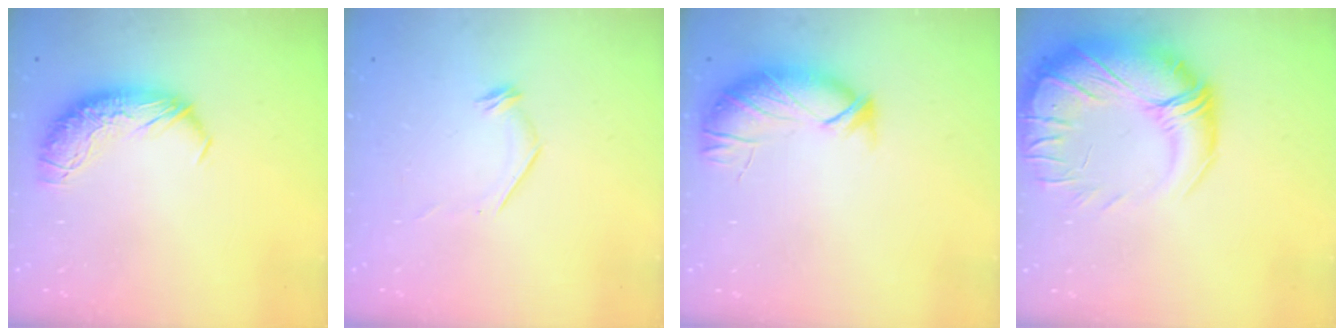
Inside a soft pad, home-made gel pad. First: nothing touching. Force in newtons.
{"total": 6.0, "press": 5.9, "slide": 1.0}
{"total": 3.7, "press": 3.1, "slide": 2.0}
{"total": 10.0, "press": 9.0, "slide": 4.5}